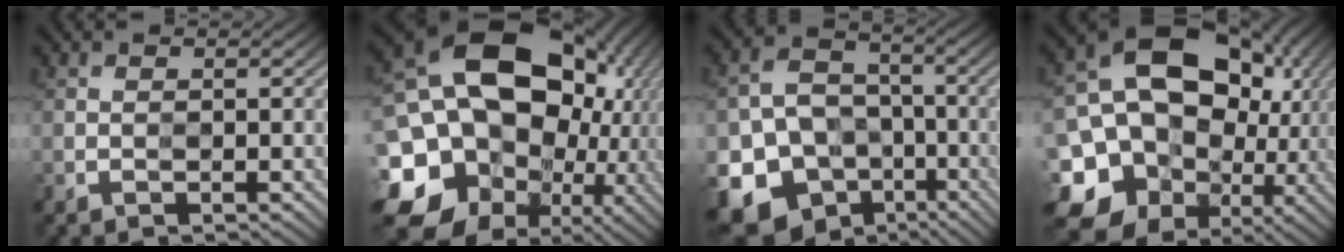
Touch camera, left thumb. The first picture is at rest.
{"total": 22.4, "force": [0.9, 17.9, 13.5], "torque": [-0.319, -0.032, 0.027]}
{"total": 15.6, "force": [-7.8, 12.1, 6.2], "torque": [-0.158, -0.041, -0.136]}
{"total": 20.3, "force": [-0.1, 16.7, 11.6], "torque": [-0.247, -0.038, 0.020]}